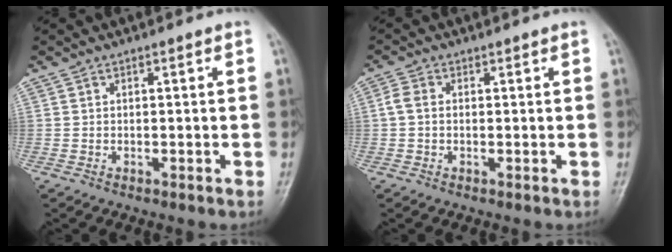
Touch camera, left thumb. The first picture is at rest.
{"total": 2.5, "force": [0.2, 1.7, 1.8], "torque": [-0.042, 0.008, 0.001]}